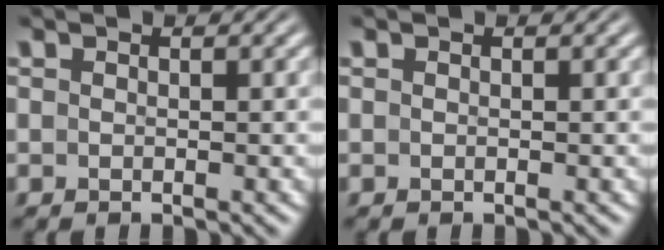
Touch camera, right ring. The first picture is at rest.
{"total": 0.0}